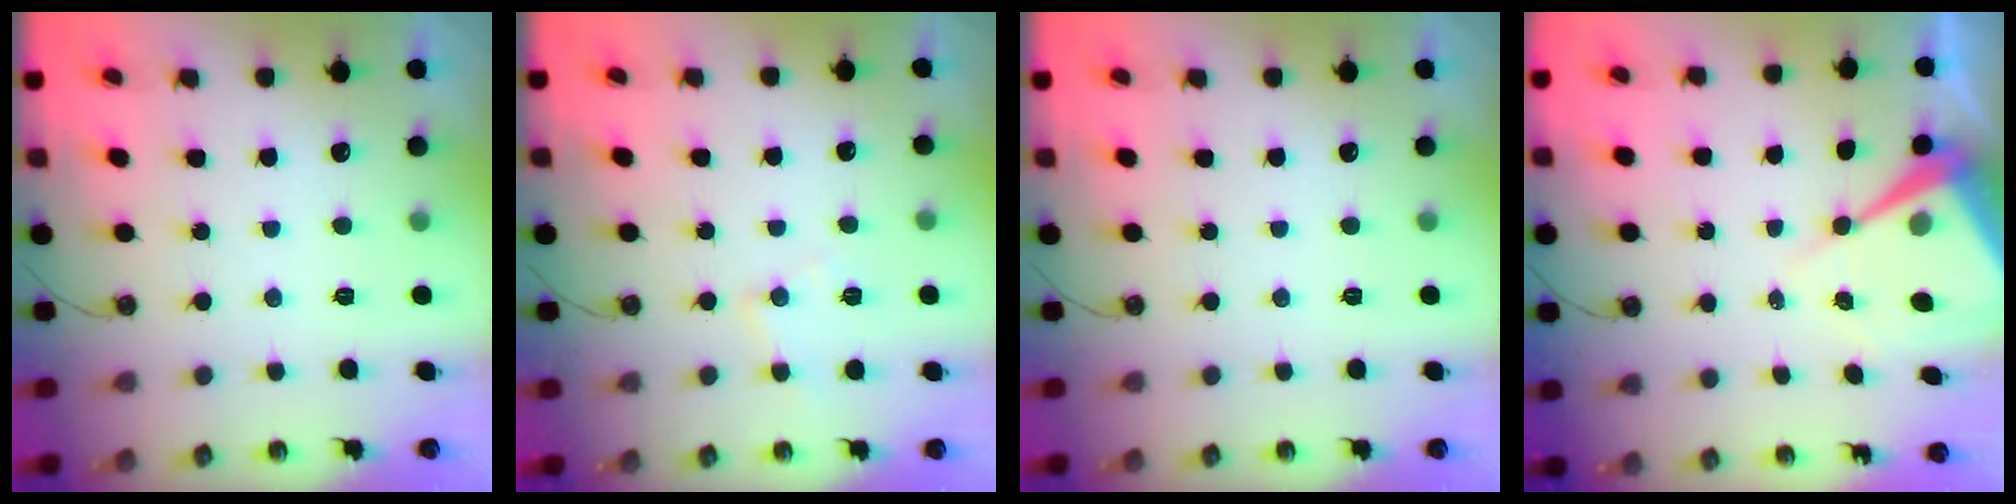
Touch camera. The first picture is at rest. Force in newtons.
{"total": 7.2, "press": 7.2, "slide": 0.5}
{"total": 0.0}
{"total": 10.4, "press": 10.3, "slide": 0.9}